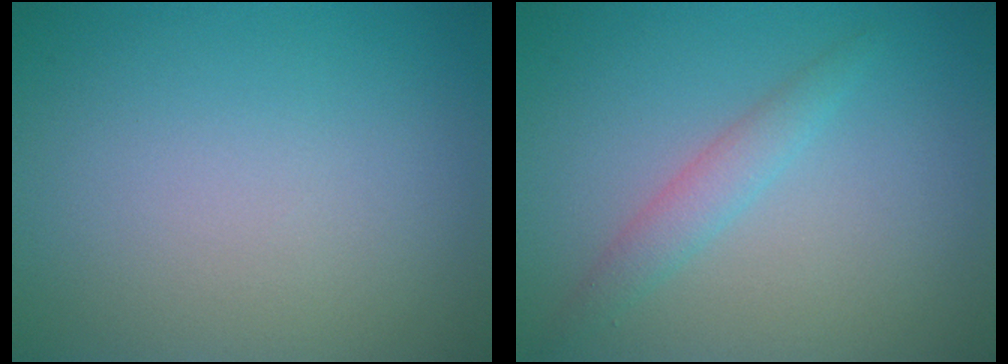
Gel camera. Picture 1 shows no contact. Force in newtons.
{"total": 2.0, "press": 2.0, "slide": 0.0}